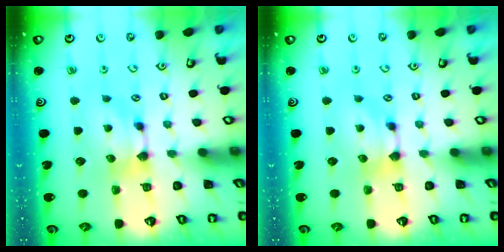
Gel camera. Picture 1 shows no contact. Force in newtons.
{"total": 0.0}